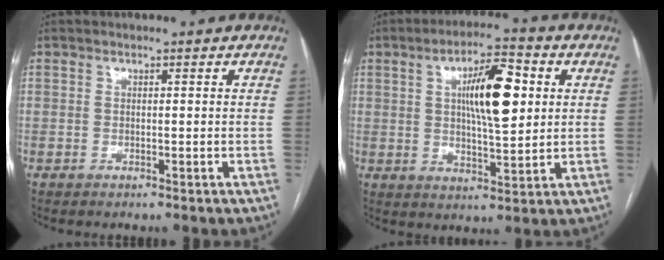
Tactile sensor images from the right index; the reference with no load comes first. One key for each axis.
{"total": 11.4, "fx": 2.6, "fy": 2.8, "fz": 10.7, "tx": -0.182, "ty": 0.010, "tz": 0.042}